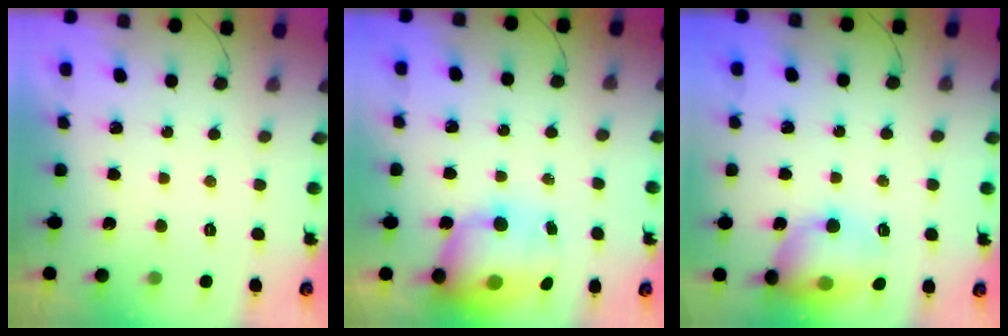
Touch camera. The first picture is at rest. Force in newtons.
{"total": 14.6, "press": 14.3, "slide": 3.3}
{"total": 13.6, "press": 13.4, "slide": 2.3}